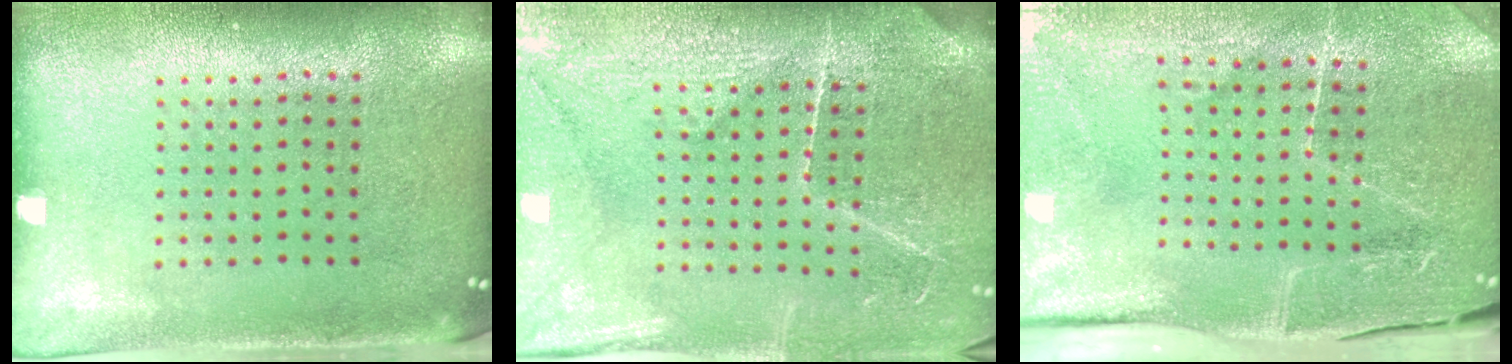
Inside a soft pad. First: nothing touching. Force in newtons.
{"total": 3.9, "press": 3.7, "slide": 1.3}
{"total": 3.9, "press": 3.8, "slide": 1.1}